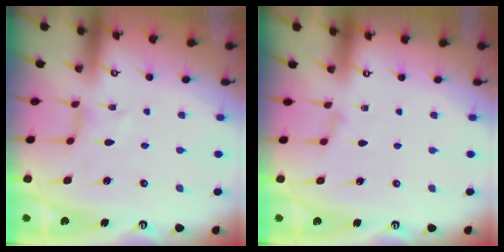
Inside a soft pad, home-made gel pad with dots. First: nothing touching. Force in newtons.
{"total": 1.3, "press": 1.2, "slide": 0.3}